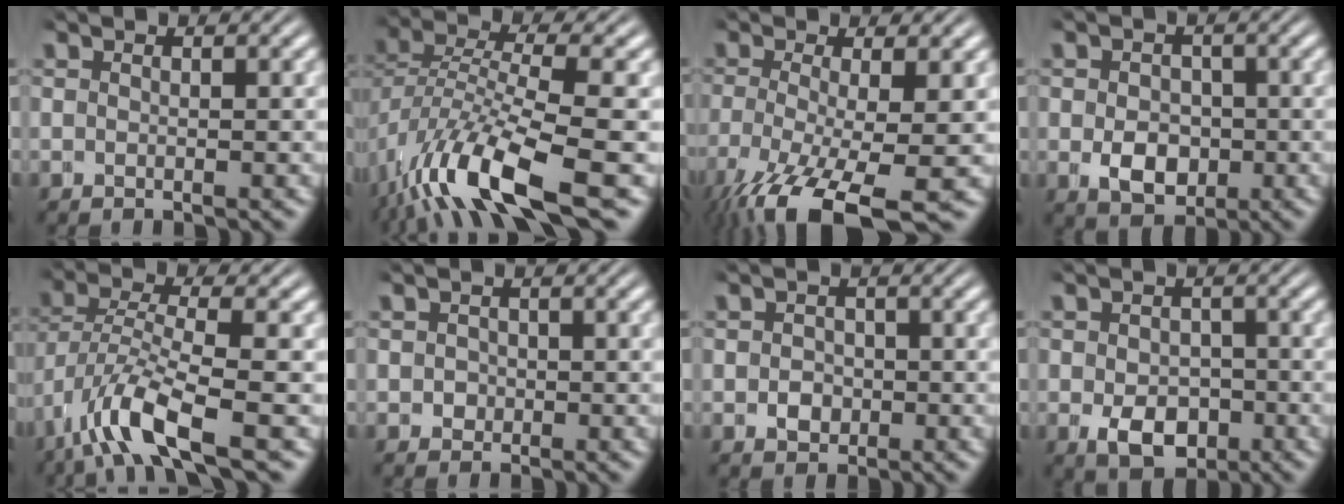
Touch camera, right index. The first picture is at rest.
{"total": 8.0, "force": [-3.4, 3.1, 6.5], "torque": [-0.142, -0.032, -0.036]}
{"total": 6.9, "force": [-4.5, 2.1, 4.9], "torque": [-0.109, -0.050, -0.043]}
{"total": 3.5, "force": [-0.6, 2.7, 2.0], "torque": [-0.022, -0.017, -0.001]}
{"total": 5.2, "force": [-1.7, 2.1, 4.5], "torque": [-0.114, -0.027, -0.012]}
{"total": 0.7, "force": [0.0, 0.6, -0.4], "torque": [0.012, -0.005, 0.000]}
{"total": 0.9, "force": [-0.1, 0.9, 0.2], "torque": [0.008, -0.005, 0.002]}
{"total": 4.1, "force": [-1.4, 3.1, 2.2], "torque": [-0.029, -0.026, -0.011]}